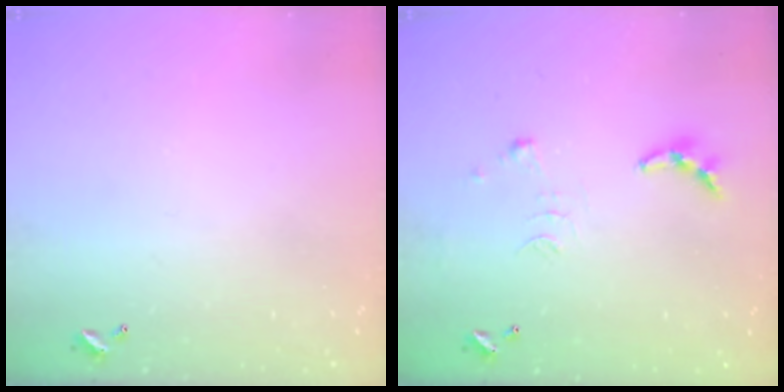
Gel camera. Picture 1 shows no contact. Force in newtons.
{"total": 6.3, "press": 6.3, "slide": 0.6}